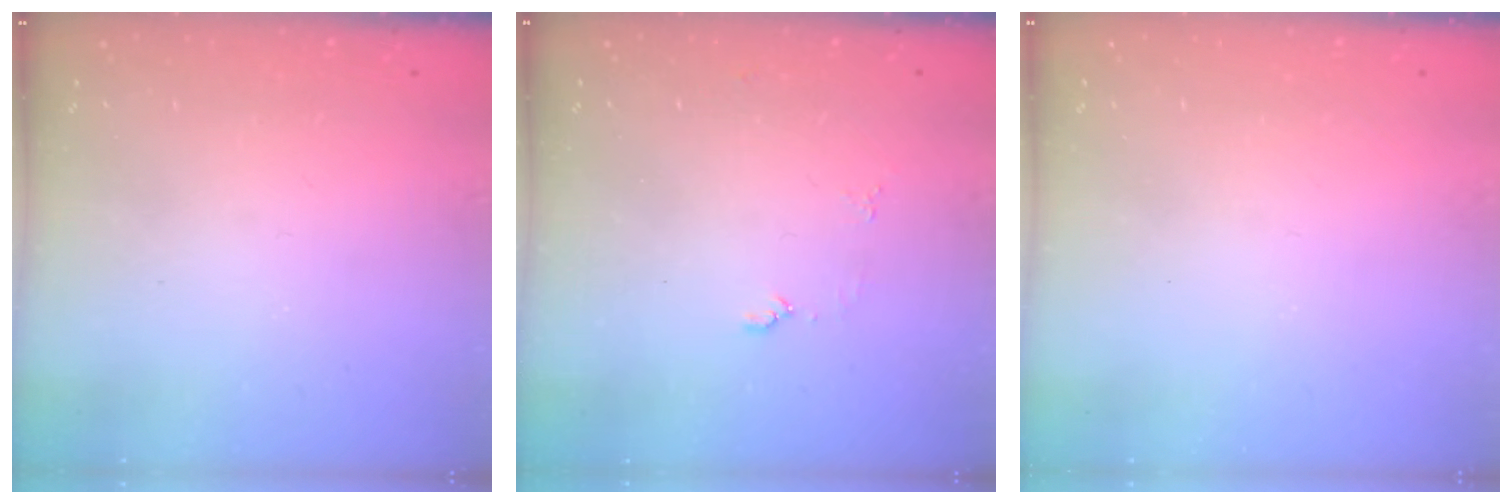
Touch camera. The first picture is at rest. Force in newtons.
{"total": 4.2, "press": 4.2, "slide": 0.5}
{"total": 0.0}